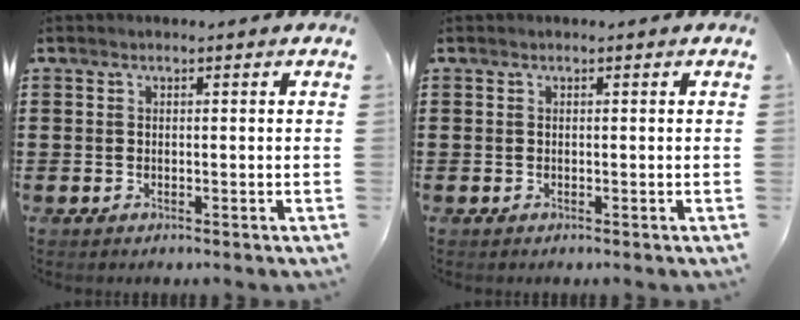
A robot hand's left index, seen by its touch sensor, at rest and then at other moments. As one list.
[{"total": 0.0}]